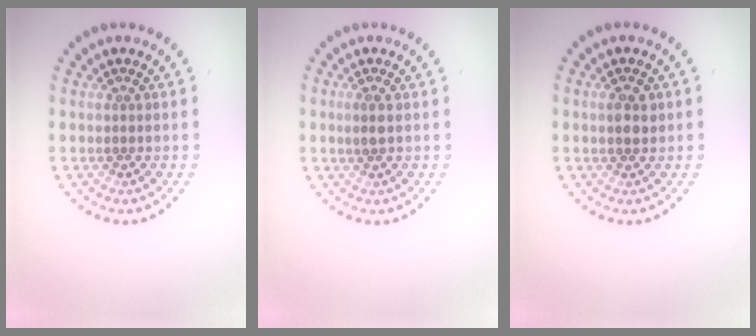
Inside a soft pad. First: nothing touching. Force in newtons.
{"total": 1.3, "press": 1.2, "slide": 0.5}
{"total": 1.7, "press": 1.7, "slide": 0.3}